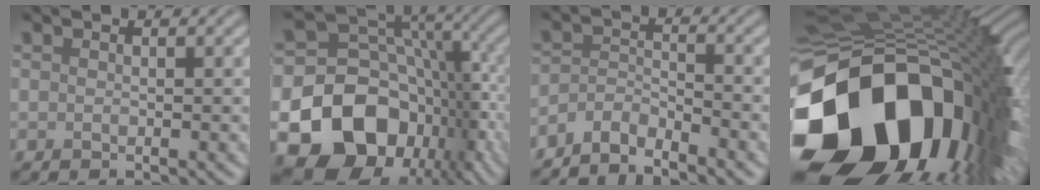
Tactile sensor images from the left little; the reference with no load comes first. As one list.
[{"total": 18.1, "force": [-6.9, 14.0, 9.2], "torque": [-0.160, -0.014, -0.115]}, {"total": 2.9, "force": [-2.7, 0.4, 0.8], "torque": [-0.016, 0.004, -0.062]}, {"total": 19.6, "force": [-7.2, 12.9, 12.8], "torque": [-0.266, -0.042, -0.115]}]